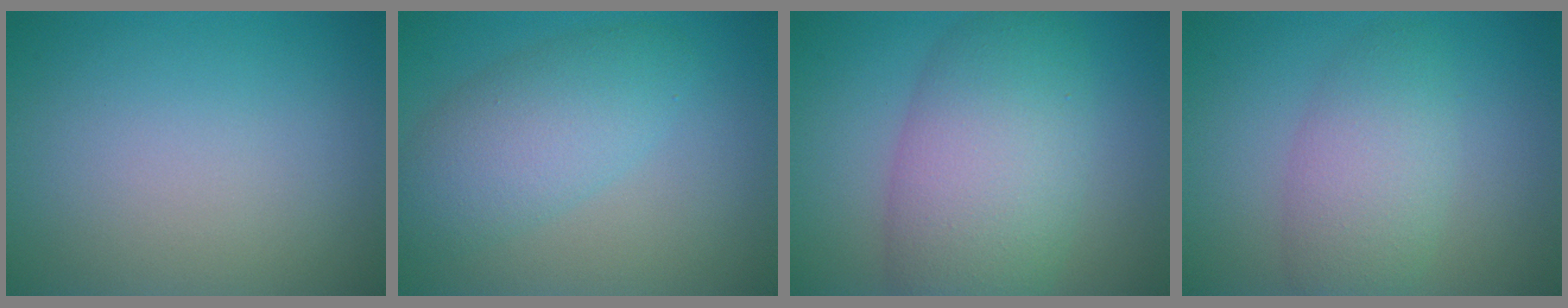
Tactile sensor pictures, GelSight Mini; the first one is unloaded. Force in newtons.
{"total": 5.0, "press": 5.0, "slide": 0.3}
{"total": 8.6, "press": 8.6, "slide": 0.3}
{"total": 4.3, "press": 4.3, "slide": 0.1}